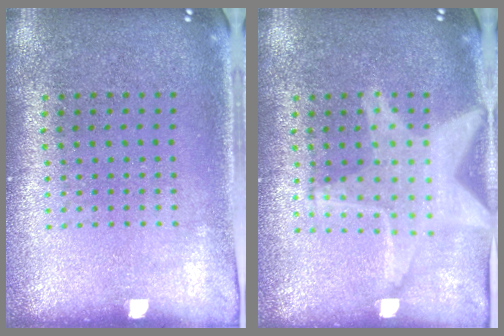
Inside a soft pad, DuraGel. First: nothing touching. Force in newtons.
{"total": 2.3, "press": 2.3, "slide": 0.3}